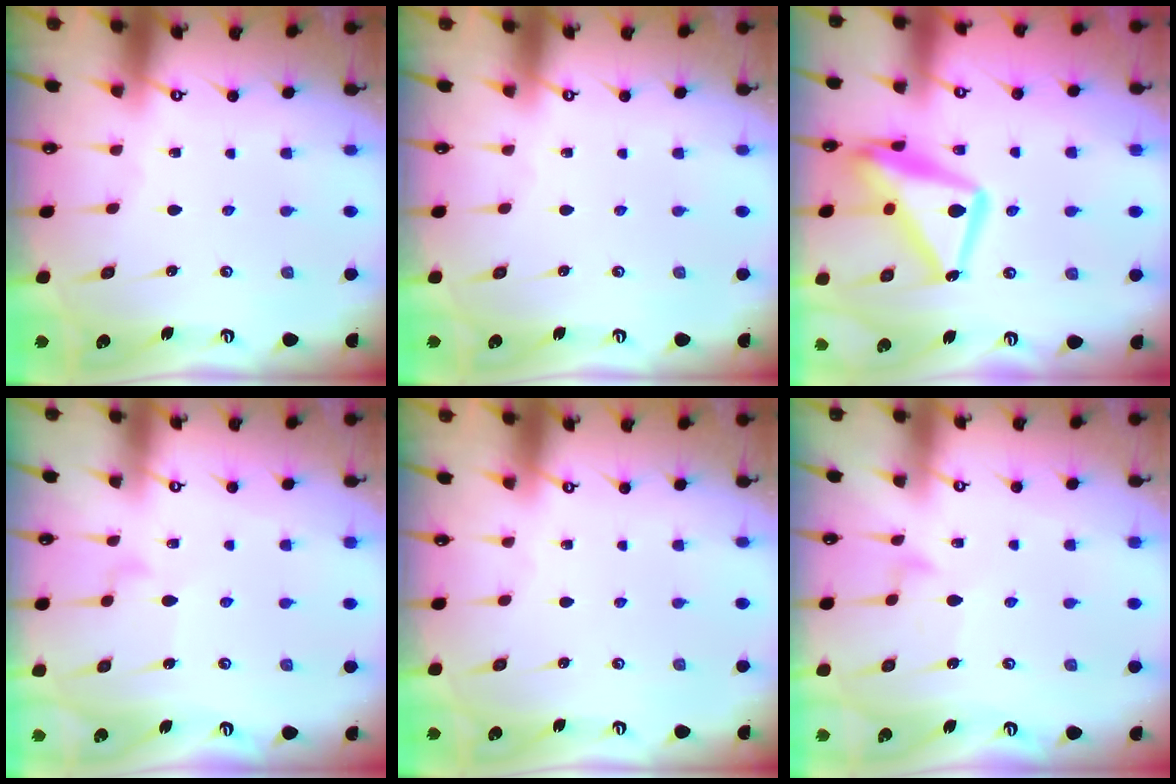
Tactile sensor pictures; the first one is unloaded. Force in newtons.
{"total": 0.0}
{"total": 18.6, "press": 18.5, "slide": 1.6}
{"total": 5.8, "press": 5.8, "slide": 0.4}
{"total": 0.0}
{"total": 6.1, "press": 6.1, "slide": 0.4}